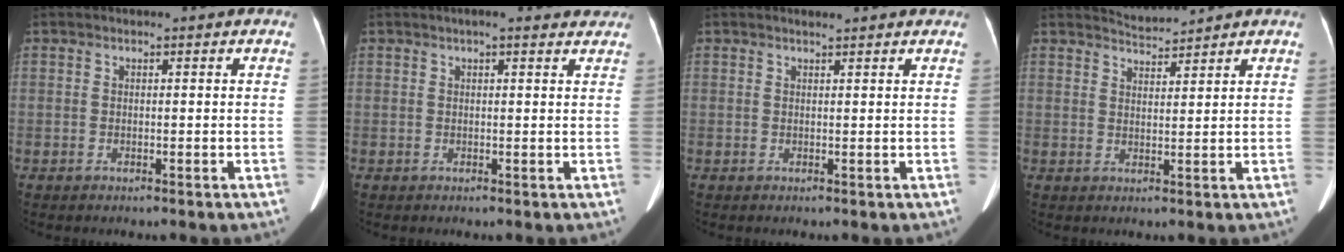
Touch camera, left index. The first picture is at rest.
{"total": 5.2, "force": [4.4, 1.1, 2.4], "torque": [-0.028, 0.013, 0.045]}
{"total": 2.6, "force": [2.4, 0.3, 1.0], "torque": [-0.020, 0.011, 0.028]}
{"total": 2.8, "force": [2.7, -0.6, -0.6], "torque": [0.003, -0.001, 0.057]}